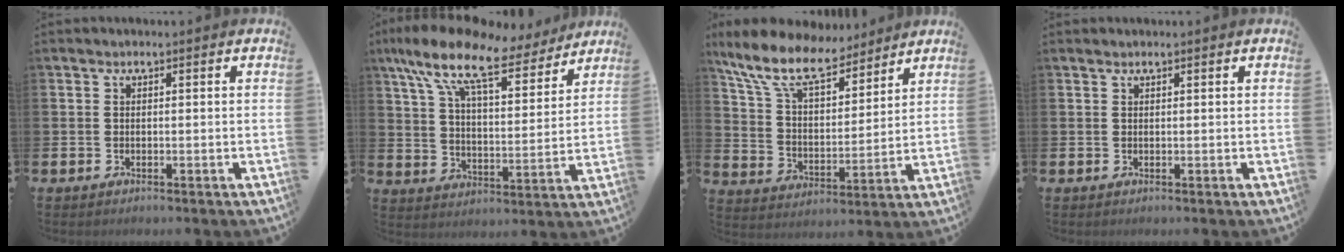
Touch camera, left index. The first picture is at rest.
{"total": 12.3, "force": [9.4, 4.0, 6.8], "torque": [-0.154, -0.051, 0.159]}
{"total": 10.7, "force": [9.1, 3.5, 4.4], "torque": [-0.125, -0.047, 0.164]}
{"total": 0.7, "force": [0.7, 0.1, 0.0], "torque": [0.005, -0.002, 0.012]}